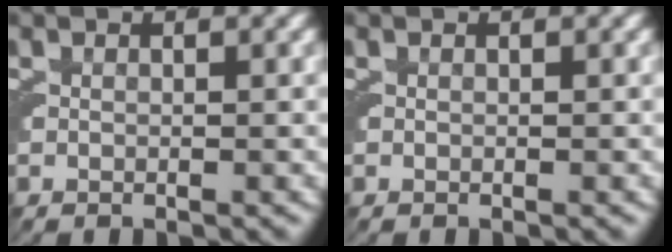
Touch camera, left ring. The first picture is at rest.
{"total": 0.0}